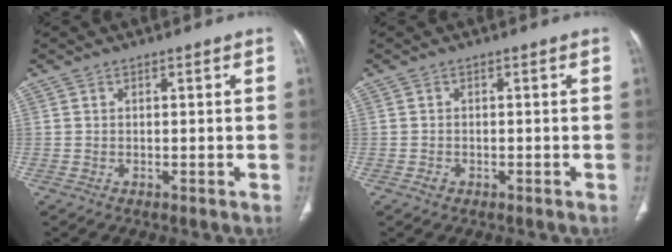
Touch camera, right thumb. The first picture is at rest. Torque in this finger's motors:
{"motor_torque": [0.28, 0.07, -0.27, -0.02, 0.04]}